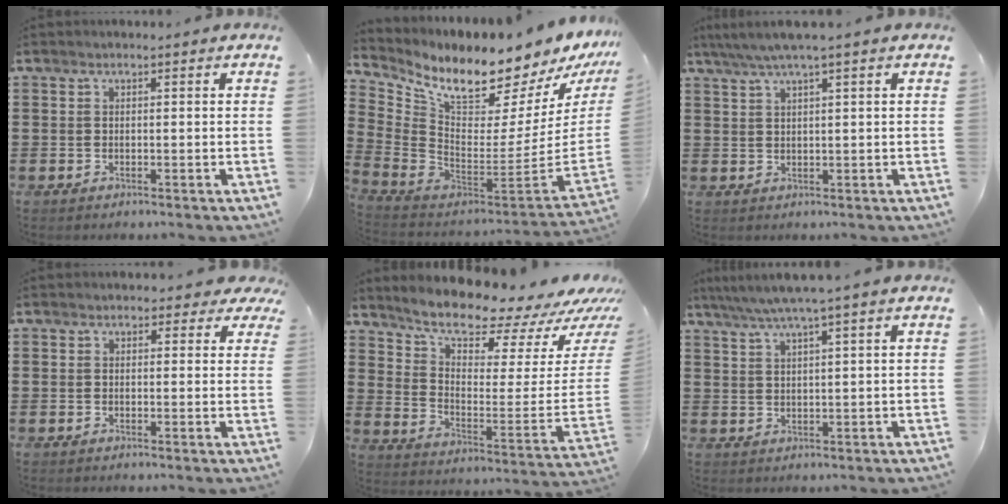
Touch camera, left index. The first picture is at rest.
{"total": 9.5, "force": [8.3, 2.0, 4.0], "torque": [-0.105, -0.085, 0.136]}
{"total": 3.1, "force": [1.8, -0.2, 2.5], "torque": [-0.050, 0.000, 0.031]}
{"total": 1.7, "force": [1.1, 1.1, 0.6], "torque": [-0.003, 0.003, 0.015]}
{"total": 8.8, "force": [8.1, 1.5, 3.1], "torque": [-0.073, -0.086, 0.134]}
{"total": 3.6, "force": [2.2, -0.4, 2.8], "torque": [-0.059, -0.004, 0.036]}